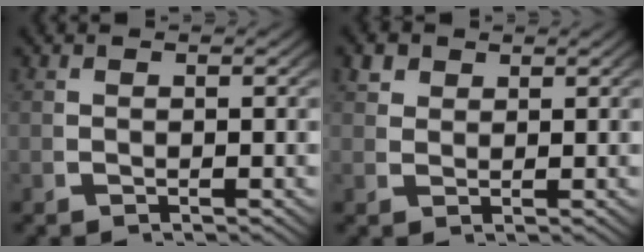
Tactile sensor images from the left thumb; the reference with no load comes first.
{"total": 2.4, "force": [1.8, 1.4, 0.9], "torque": [-0.016, -0.003, 0.037]}